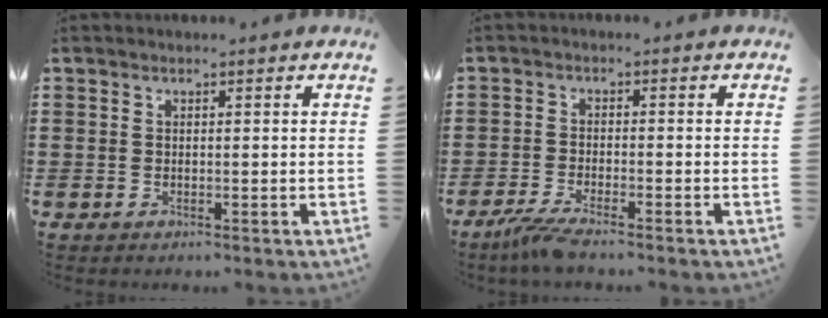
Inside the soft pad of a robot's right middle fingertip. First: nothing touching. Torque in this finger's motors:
{"motor_torque": [0.98, 0.22, 0.05, 0.09]}